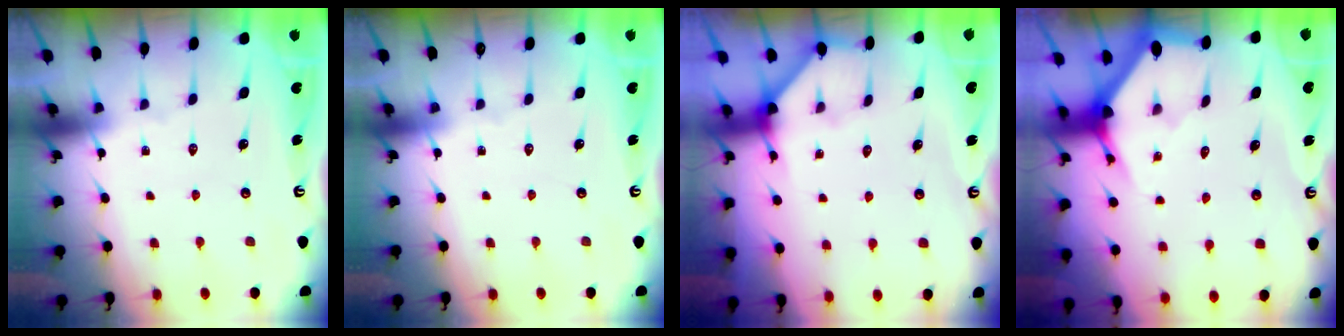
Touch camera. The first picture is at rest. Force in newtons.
{"total": 0.0}
{"total": 2.5, "press": 2.5, "slide": 0.4}
{"total": 2.9, "press": 2.9, "slide": 0.2}